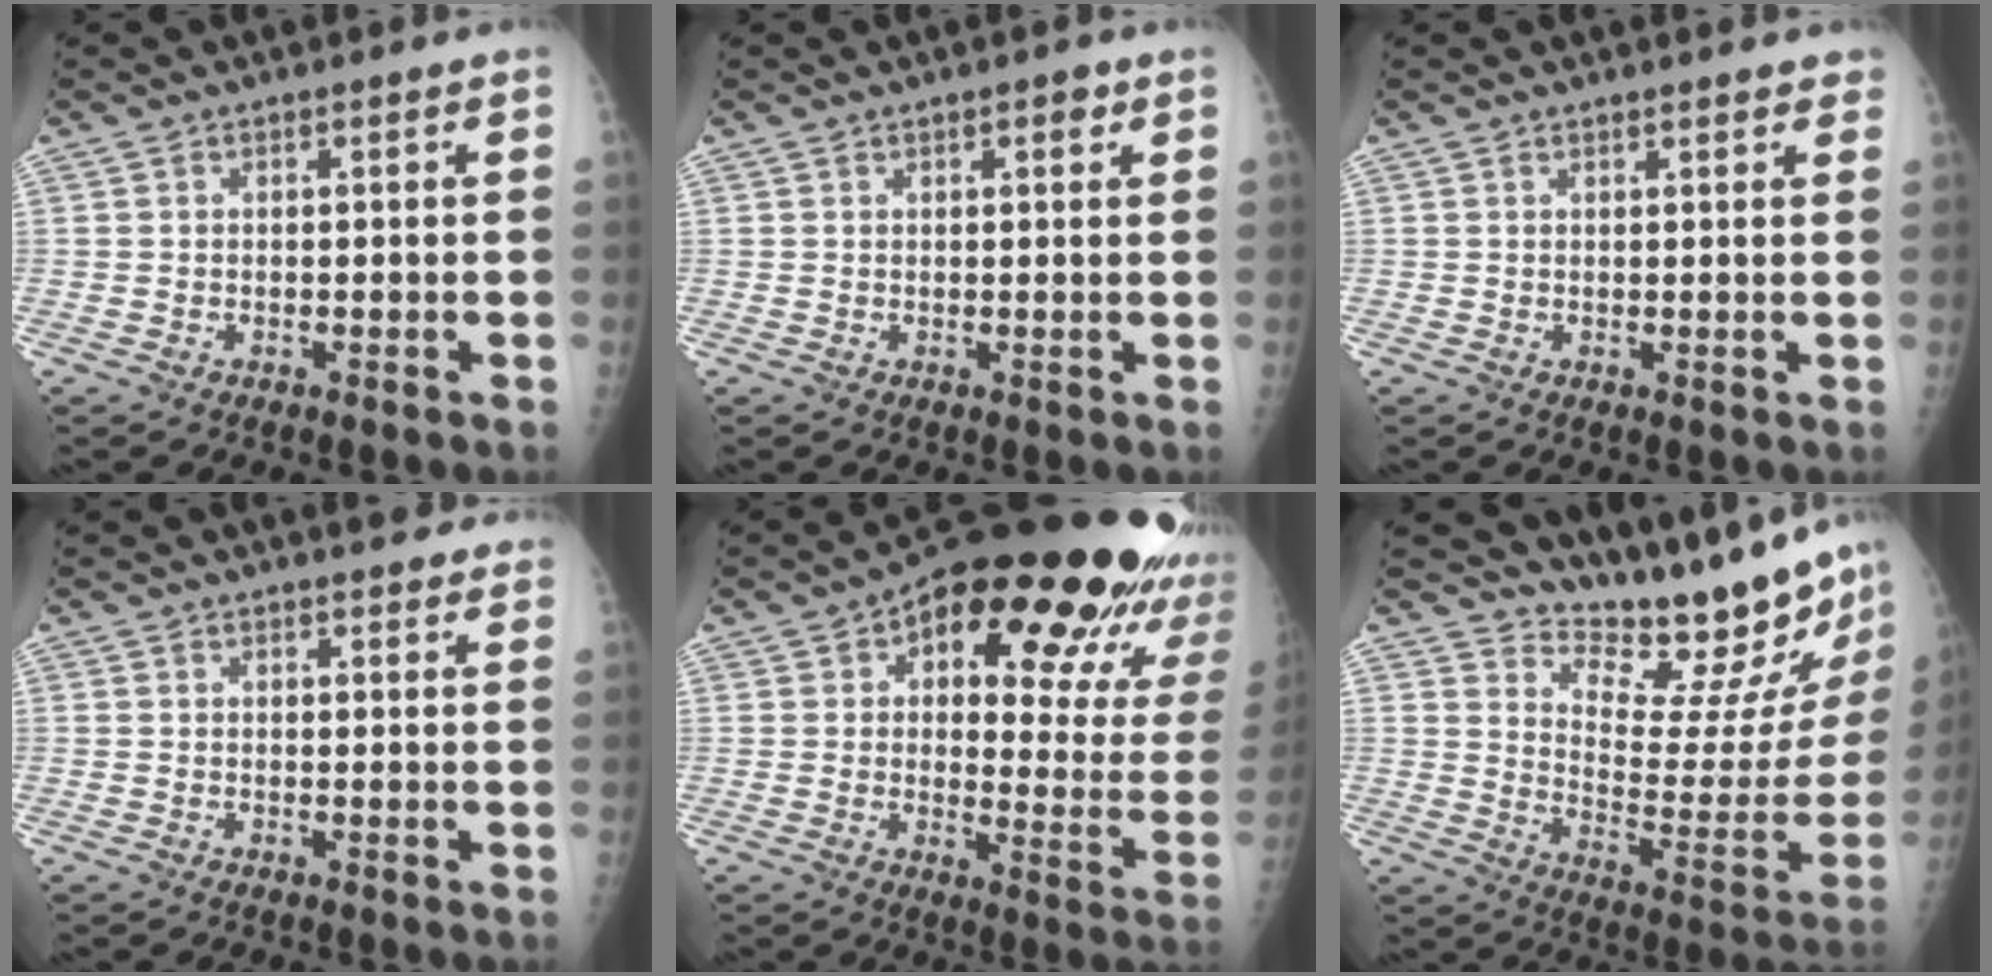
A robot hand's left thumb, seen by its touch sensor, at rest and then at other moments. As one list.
[{"total": 1.9, "force": [1.1, 0.8, 1.3], "torque": [-0.011, -0.003, 0.013]}, {"total": 2.6, "force": [2.2, 0.9, 1.0], "torque": [0.009, -0.001, 0.021]}, {"total": 5.5, "force": [4.7, 1.6, 2.4], "torque": [-0.008, -0.014, 0.052]}, {"total": 27.8, "force": [15.2, 10.8, 20.6], "torque": [-0.230, -0.035, 0.198]}, {"total": 20.6, "force": [18.8, 3.2, 7.9], "torque": [-0.081, -0.179, 0.255]}]